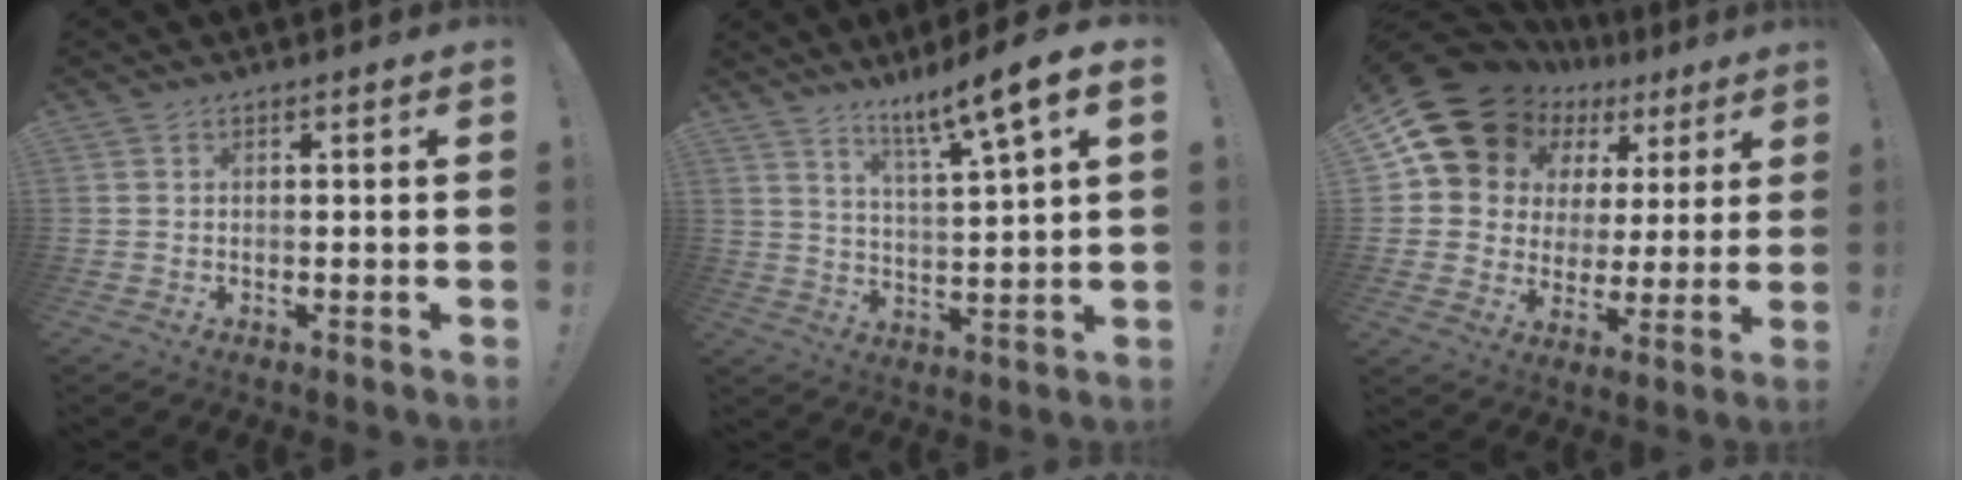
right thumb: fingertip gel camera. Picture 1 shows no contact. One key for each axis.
{"total": 10.4, "fx": 7.0, "fy": -0.3, "fz": 7.7, "tx": -0.131, "ty": -0.046, "tz": 0.104}
{"total": 16.8, "fx": 11.7, "fy": 10.4, "fz": 6.0, "tx": -0.109, "ty": -0.078, "tz": 0.232}